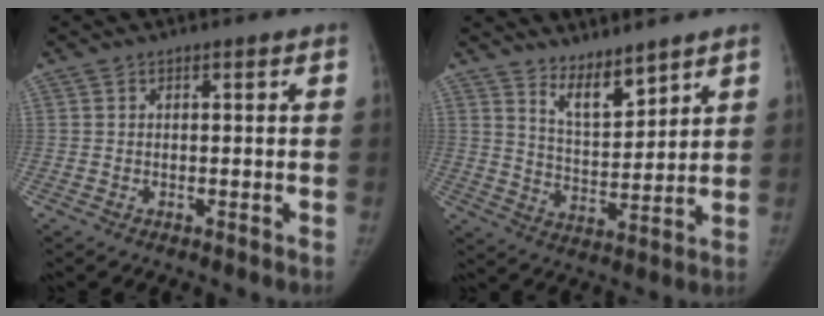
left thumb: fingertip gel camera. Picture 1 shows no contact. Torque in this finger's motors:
{"motor_torque": [0.03, 0.09, 0.71, -0.52, 0.04]}